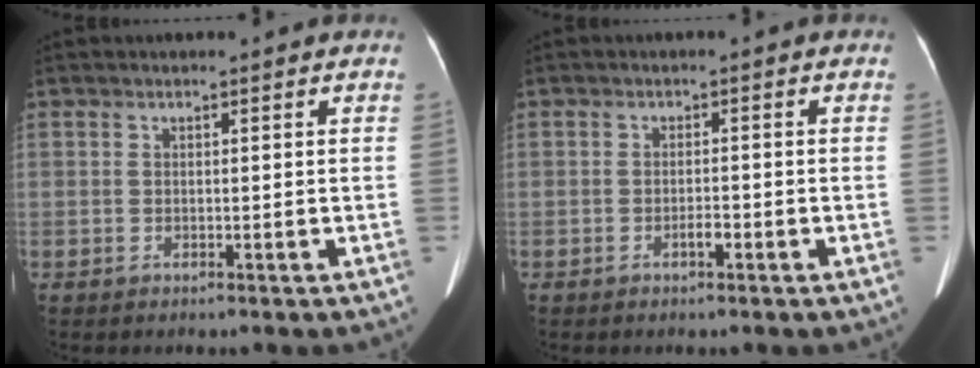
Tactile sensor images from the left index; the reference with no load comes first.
{"total": 1.6, "force": [-0.9, 0.5, 1.2], "torque": [-0.019, 0.002, -0.014]}